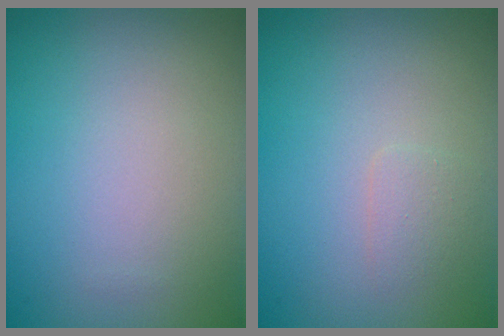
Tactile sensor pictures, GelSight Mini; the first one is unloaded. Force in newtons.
{"total": 1.0, "press": 1.0, "slide": 0.1}